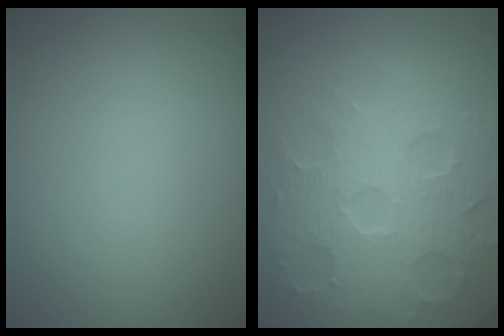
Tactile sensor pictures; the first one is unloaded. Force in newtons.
{"total": 7.9, "press": 5.8, "slide": 5.3}